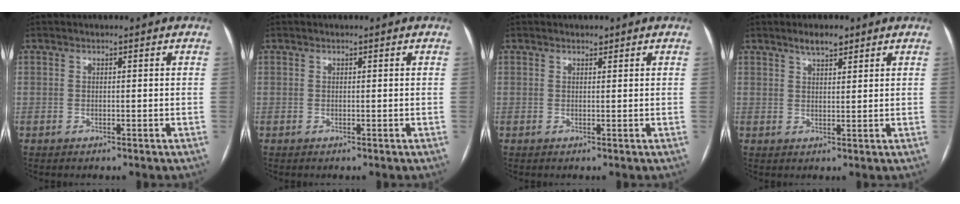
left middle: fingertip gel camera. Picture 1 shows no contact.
{"total": 0.0}
{"total": 0.6, "force": [0.5, 0.3, 0.2], "torque": [-0.007, -0.002, 0.008]}
{"total": 3.2, "force": [2.4, 1.0, 1.9], "torque": [-0.034, 0.004, 0.041]}